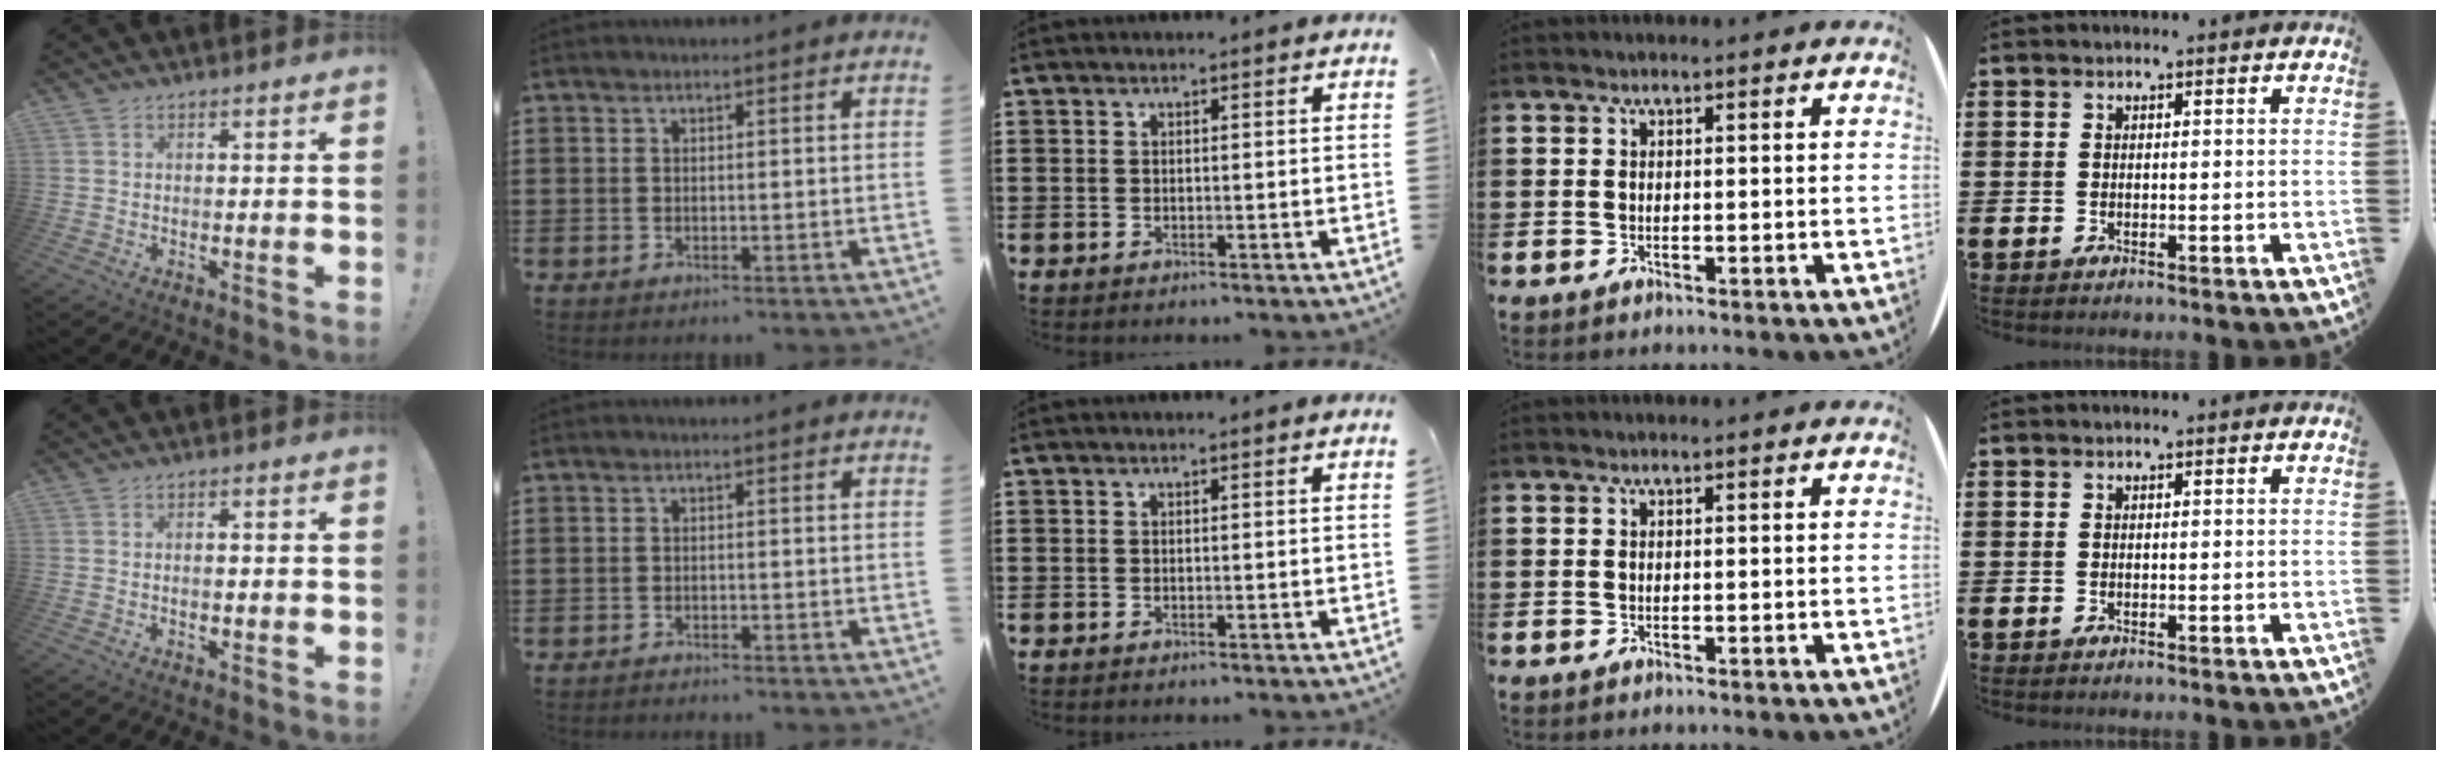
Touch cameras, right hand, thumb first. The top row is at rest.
{"thumb": {"total": 1.2, "force": [-0.6, 0.2, 1.0], "torque": [-0.014, 0.002, -0.012]}, "index": {"total": 1.0, "force": [-1.0, 0.1, 0.0], "torque": [-0.001, 0.002, -0.022]}}